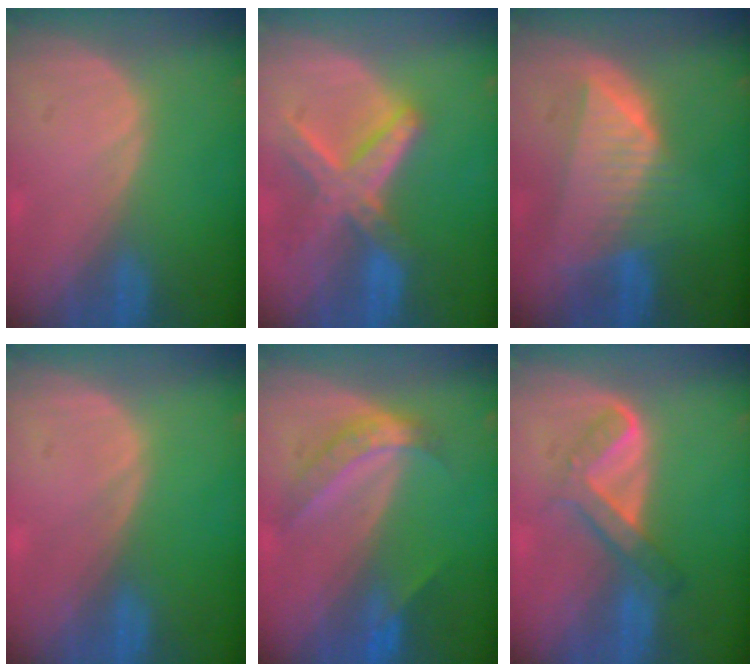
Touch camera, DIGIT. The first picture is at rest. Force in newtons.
{"total": 8.2, "press": 7.1, "slide": 4.1}
{"total": 7.6, "press": 7.0, "slide": 3.0}
{"total": 0.0}
{"total": 5.9, "press": 4.9, "slide": 3.3}
{"total": 5.3, "press": 5.1, "slide": 1.6}